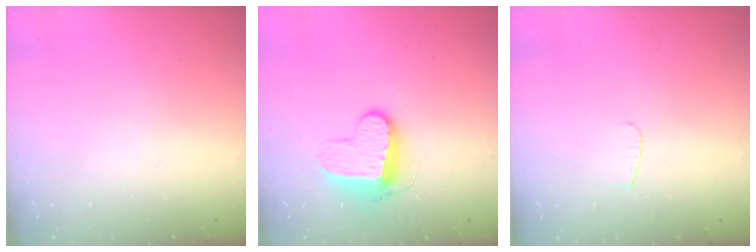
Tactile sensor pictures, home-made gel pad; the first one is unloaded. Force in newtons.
{"total": 10.3, "press": 10.3, "slide": 0.4}
{"total": 3.6, "press": 3.6, "slide": 0.4}